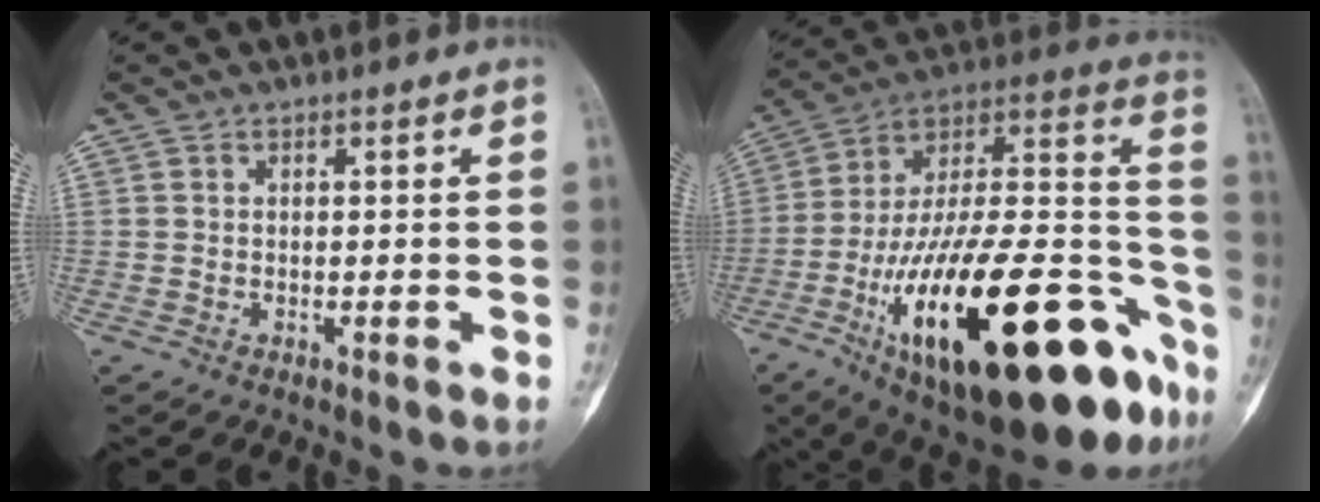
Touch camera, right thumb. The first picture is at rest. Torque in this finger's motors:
{"motor_torque": [1.02, 1.78, 2.27, -0.50, 0.34]}